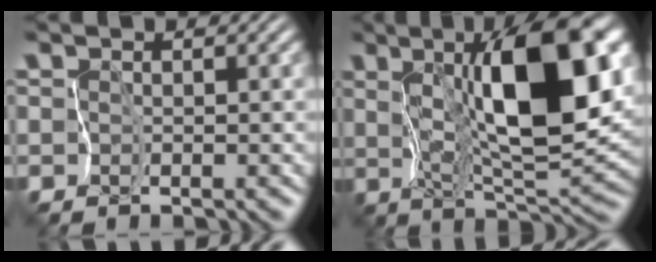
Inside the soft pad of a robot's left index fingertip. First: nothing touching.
{"total": 11.6, "force": [3.6, 3.7, 10.4], "torque": [-0.164, 0.006, 0.067]}